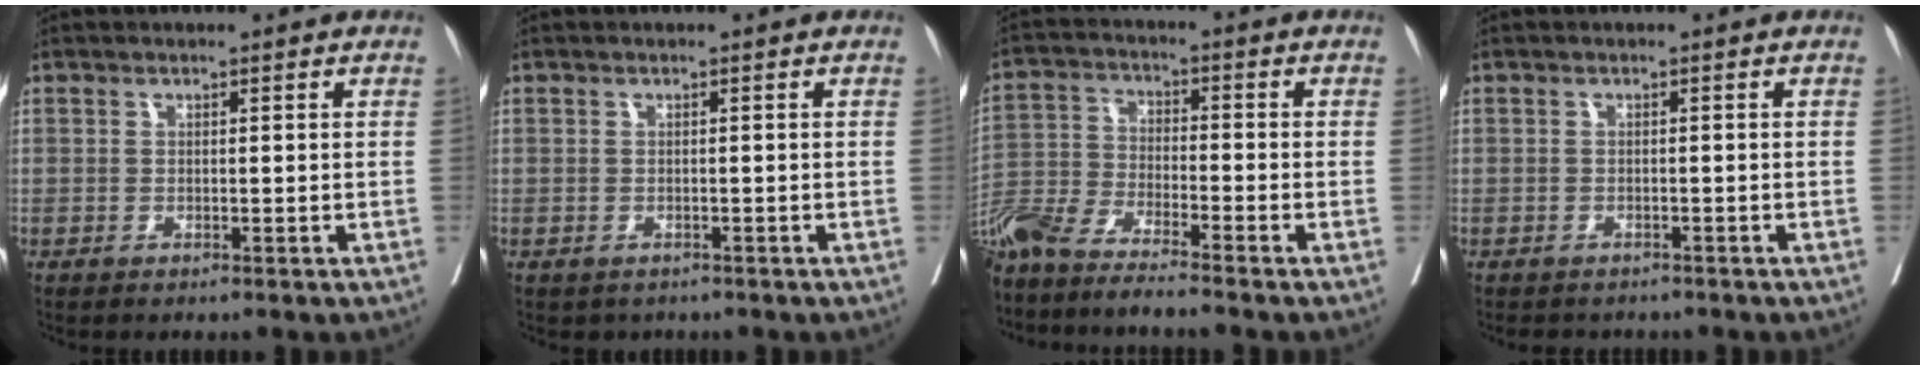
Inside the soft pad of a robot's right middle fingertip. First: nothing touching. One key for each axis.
{"total": 1.1, "fx": -0.8, "fy": 0.8, "fz": 0.2, "tx": -0.003, "ty": 0.000, "tz": -0.006}
{"total": 11.3, "fx": -10.0, "fy": -0.5, "fz": 5.2, "tx": -0.098, "ty": -0.028, "tz": -0.188}
{"total": 3.4, "fx": -3.0, "fy": 1.5, "fz": 0.7, "tx": -0.007, "ty": -0.002, "tz": -0.039}